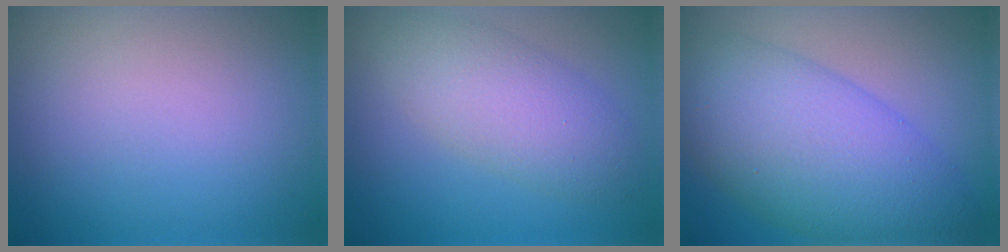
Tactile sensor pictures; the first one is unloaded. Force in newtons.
{"total": 4.9, "press": 4.9, "slide": 0.0}
{"total": 10.2, "press": 10.2, "slide": 0.2}